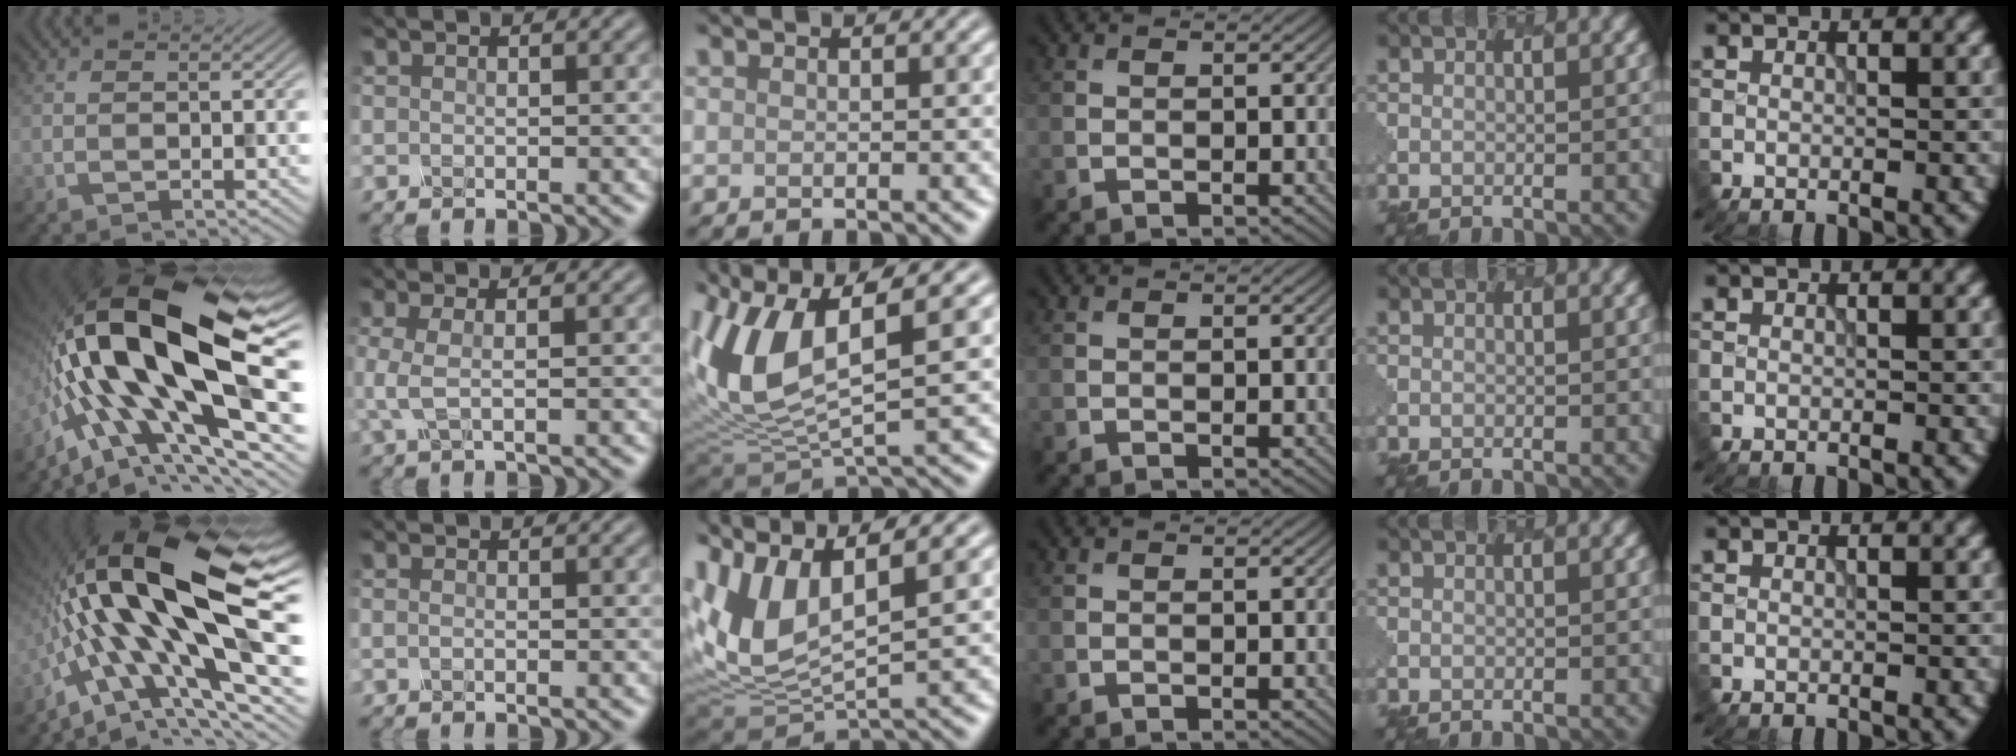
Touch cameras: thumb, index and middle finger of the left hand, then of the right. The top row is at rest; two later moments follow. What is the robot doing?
{"motion": "dispense", "object": "syringe"}